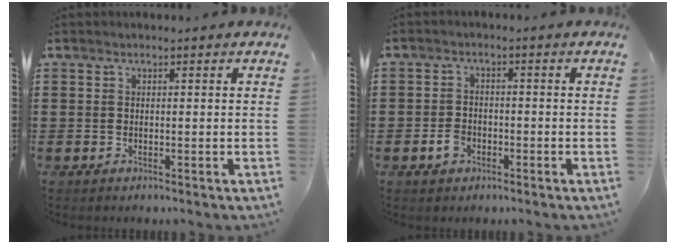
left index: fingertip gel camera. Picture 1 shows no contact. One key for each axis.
{"total": 2.6, "fx": -1.2, "fy": 1.7, "fz": 1.5, "tx": -0.036, "ty": -0.002, "tz": -0.025}